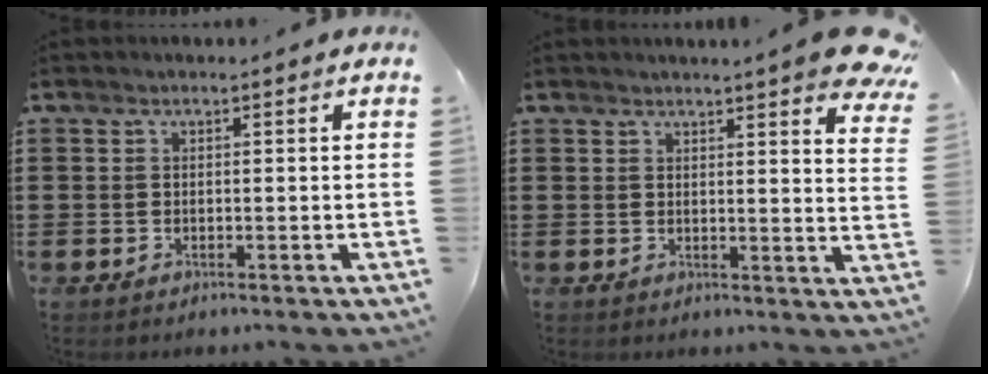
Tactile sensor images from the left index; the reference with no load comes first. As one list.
[{"total": 5.4, "force": [4.7, -0.4, 2.6], "torque": [-0.042, -0.024, 0.081]}]